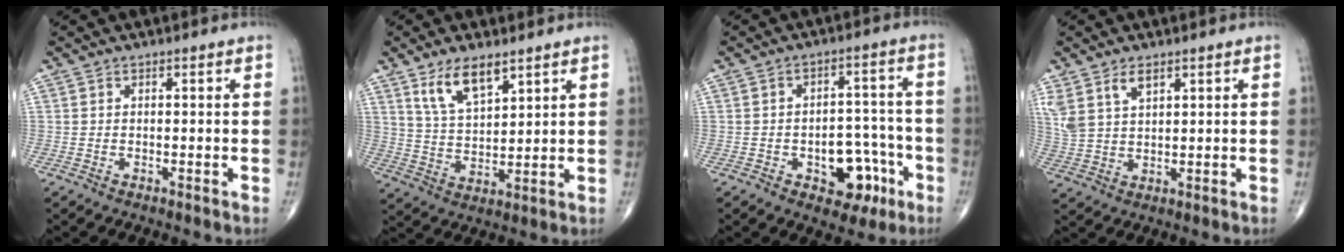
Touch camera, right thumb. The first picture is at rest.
{"total": 9.0, "force": [5.6, 3.6, 6.0], "torque": [-0.099, -0.031, 0.113]}
{"total": 10.3, "force": [-4.3, 6.4, 6.8], "torque": [-0.052, 0.039, -0.052]}
{"total": 6.7, "force": [3.9, 3.4, 4.3], "torque": [-0.088, -0.008, 0.086]}